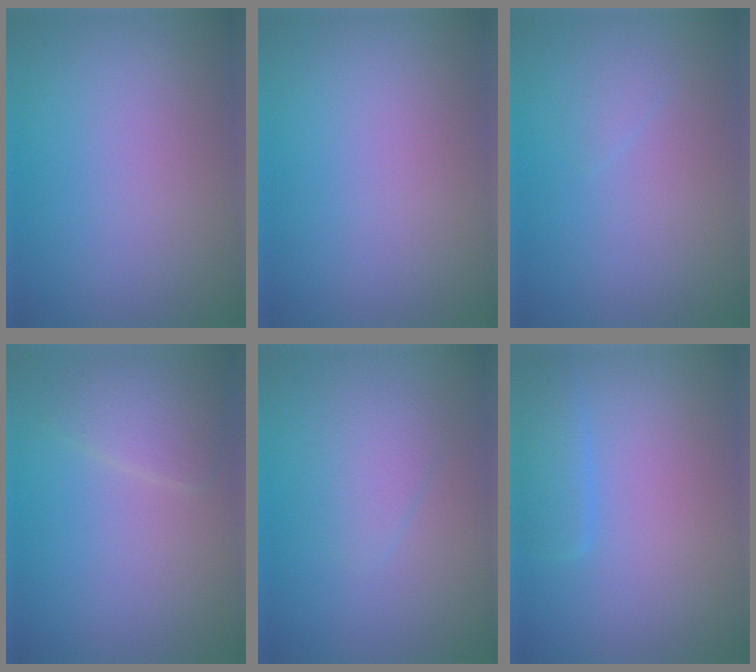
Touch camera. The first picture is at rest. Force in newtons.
{"total": 0.0}
{"total": 0.7, "press": 0.7, "slide": 0.1}
{"total": 2.4, "press": 2.4, "slide": 0.0}
{"total": 2.0, "press": 2.0, "slide": 0.1}
{"total": 1.8, "press": 1.8, "slide": 0.0}